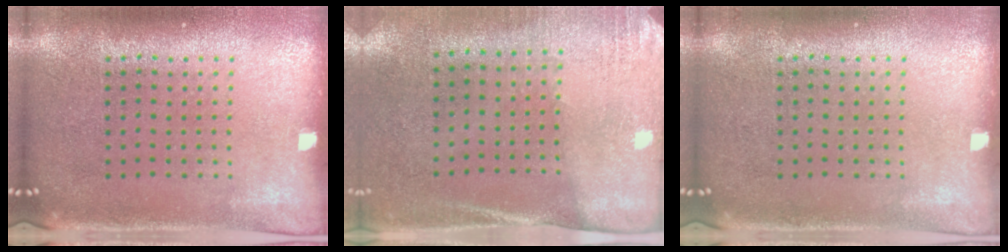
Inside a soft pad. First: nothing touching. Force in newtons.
{"total": 2.6, "press": 2.3, "slide": 1.3}
{"total": 0.0}